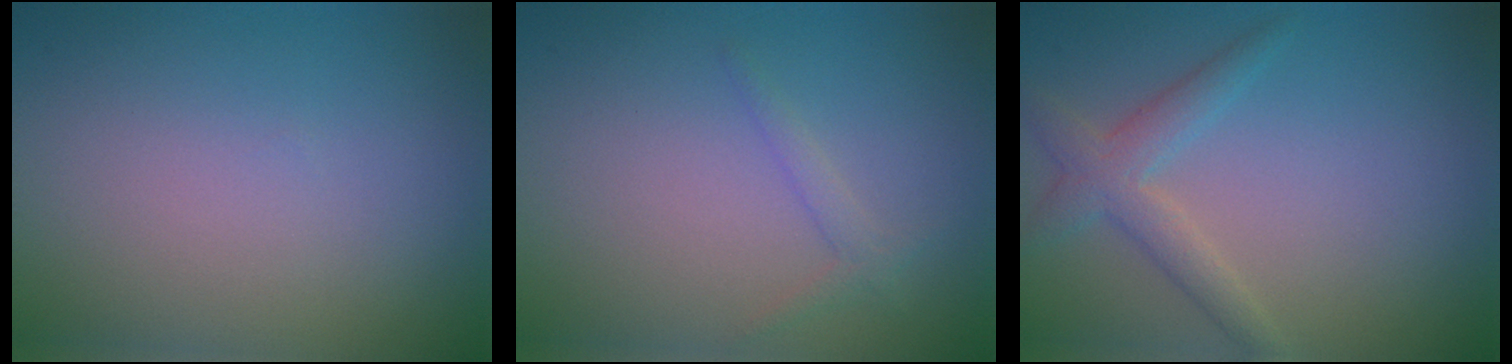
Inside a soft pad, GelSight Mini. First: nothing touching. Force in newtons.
{"total": 1.1, "press": 1.1, "slide": 0.1}
{"total": 2.8, "press": 2.8, "slide": 0.1}